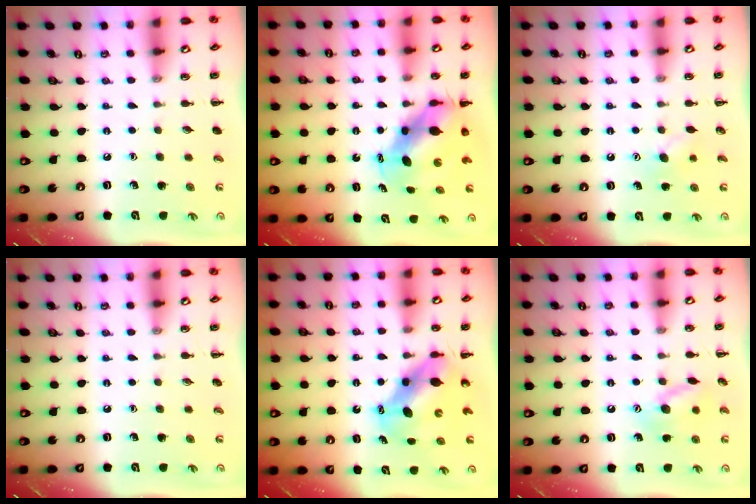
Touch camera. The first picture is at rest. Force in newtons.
{"total": 7.6, "press": 7.4, "slide": 1.8}
{"total": 6.6, "press": 6.4, "slide": 1.5}
{"total": 0.0}
{"total": 6.7, "press": 6.6, "slide": 1.2}
{"total": 11.6, "press": 11.4, "slide": 2.1}